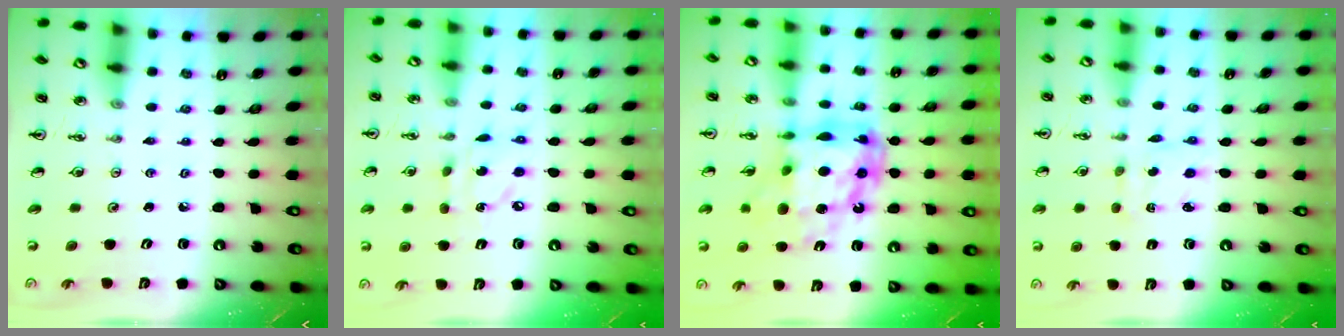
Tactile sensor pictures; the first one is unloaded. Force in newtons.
{"total": 7.5, "press": 7.5, "slide": 0.4}
{"total": 17.8, "press": 17.7, "slide": 1.7}
{"total": 2.1, "press": 2.0, "slide": 0.4}